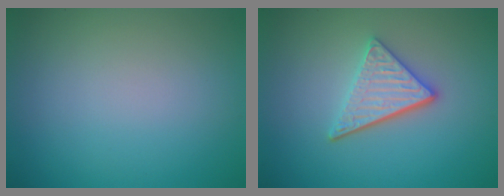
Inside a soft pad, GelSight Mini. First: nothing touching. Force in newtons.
{"total": 3.8, "press": 3.1, "slide": 2.3}